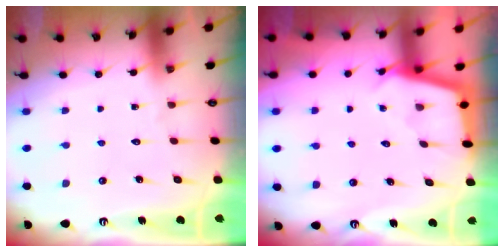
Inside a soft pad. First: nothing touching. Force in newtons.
{"total": 2.8, "press": 2.8, "slide": 0.3}